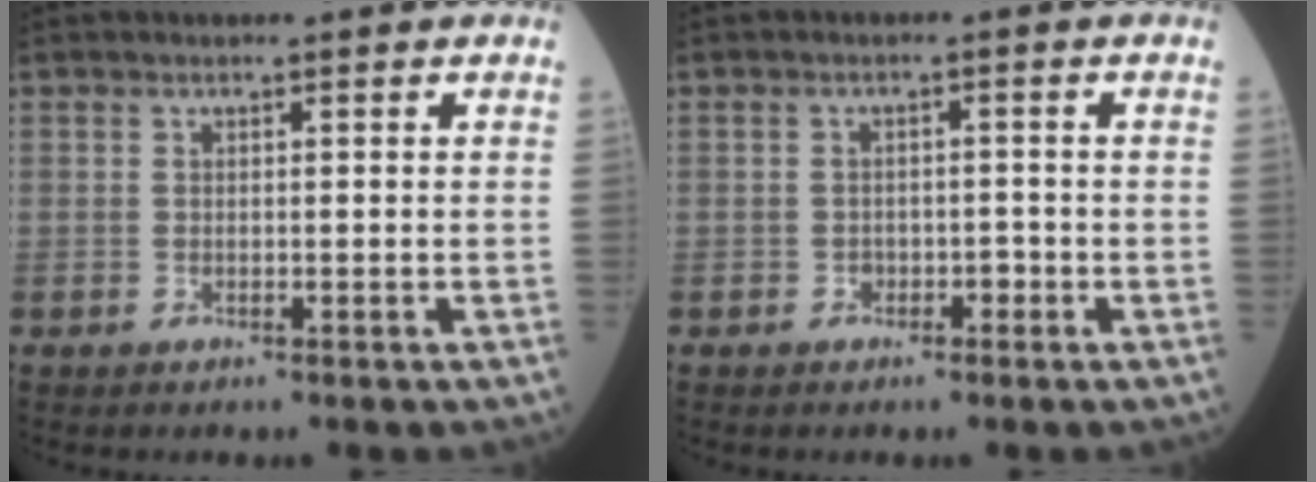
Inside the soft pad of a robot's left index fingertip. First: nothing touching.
{"total": 1.7, "force": [-0.9, 1.1, 0.8], "torque": [-0.007, 0.006, -0.014]}